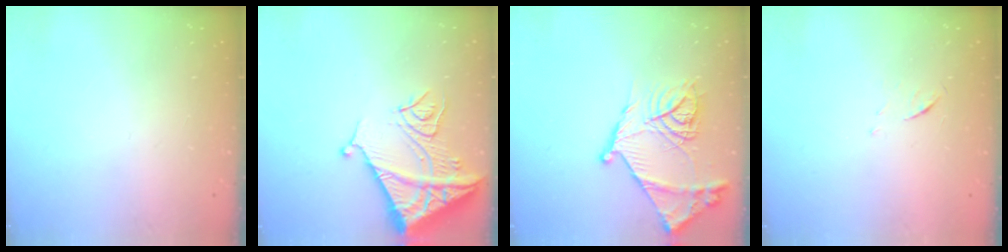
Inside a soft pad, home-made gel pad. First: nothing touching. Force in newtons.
{"total": 13.8, "press": 13.7, "slide": 1.4}
{"total": 18.9, "press": 18.8, "slide": 1.8}
{"total": 5.0, "press": 4.9, "slide": 0.4}